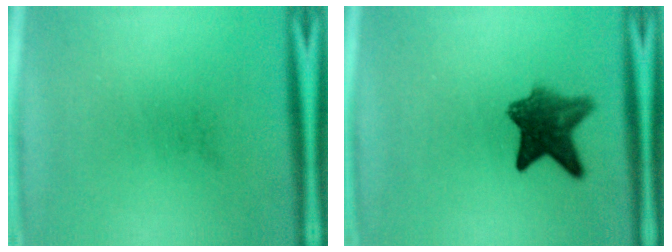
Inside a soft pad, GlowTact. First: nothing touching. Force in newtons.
{"total": 7.5}